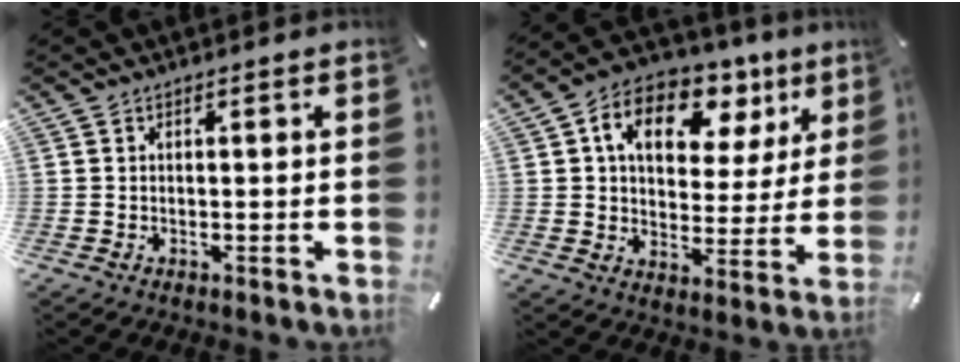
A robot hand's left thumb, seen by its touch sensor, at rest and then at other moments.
{"total": 13.7, "force": [6.4, 9.5, 7.5], "torque": [-0.106, -0.031, 0.111]}